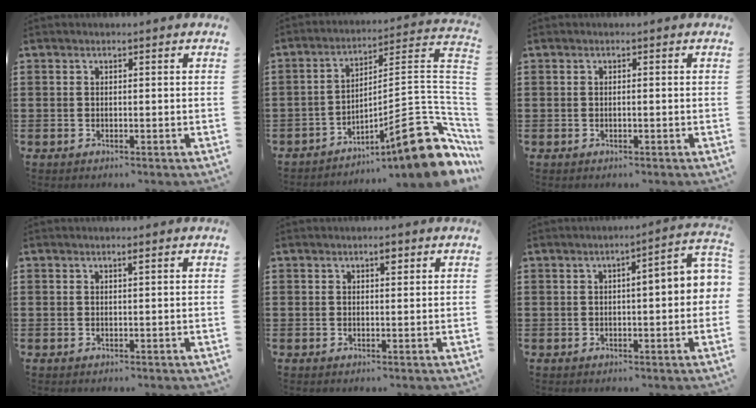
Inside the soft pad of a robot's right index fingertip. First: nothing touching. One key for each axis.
{"total": 14.2, "fx": -7.8, "fy": 2.7, "fz": 11.6, "tx": -0.147, "ty": 0.005, "tz": -0.134}
{"total": 0.6, "fx": -0.1, "fy": 0.1, "fz": 0.5, "tx": -0.011, "ty": -0.003, "tz": -0.002}
{"total": 0.6, "fx": 0.3, "fy": 0.0, "fz": 0.5, "tx": -0.008, "ty": 0.000, "tz": 0.006}
{"total": 1.8, "fx": 0.9, "fy": 0.8, "fz": 1.3, "tx": -0.020, "ty": 0.002, "tz": 0.014}
{"total": 3.7, "fx": -0.2, "fy": 0.5, "fz": 3.7, "tx": -0.057, "ty": 0.000, "tz": -0.009}